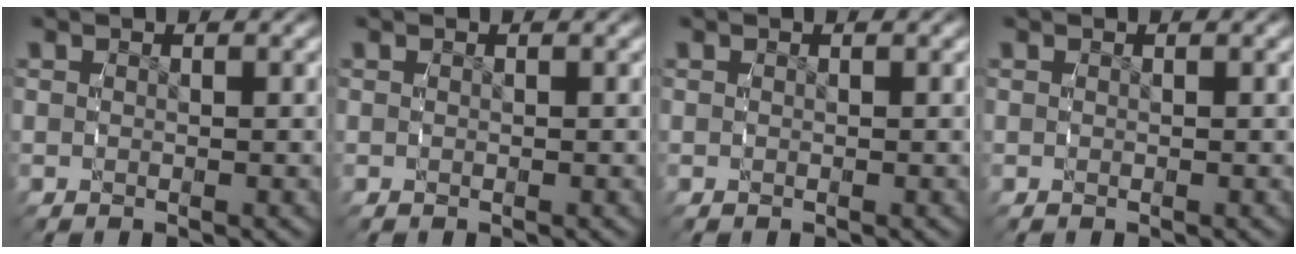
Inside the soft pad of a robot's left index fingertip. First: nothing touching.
{"total": 0.0}
{"total": 0.0}
{"total": 0.0}